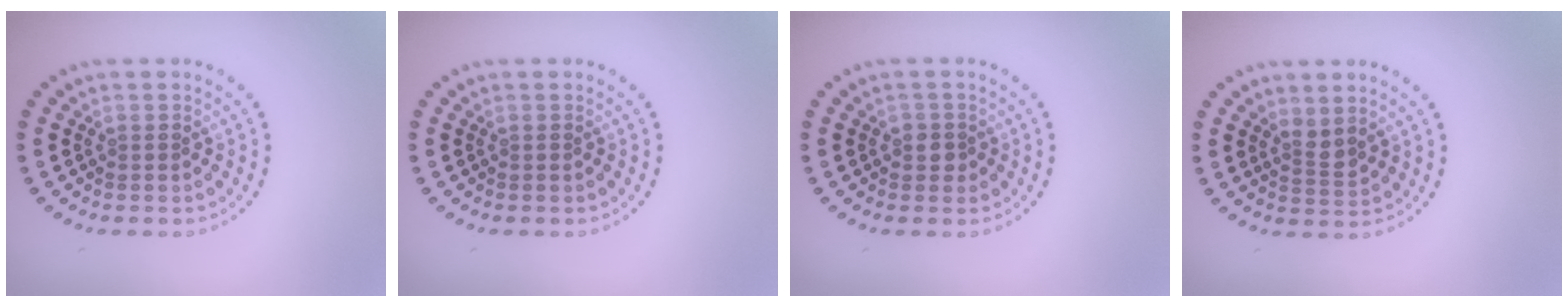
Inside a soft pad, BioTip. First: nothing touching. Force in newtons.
{"total": 0.0}
{"total": 1.3, "press": 1.2, "slide": 0.5}
{"total": 1.7, "press": 1.3, "slide": 1.1}